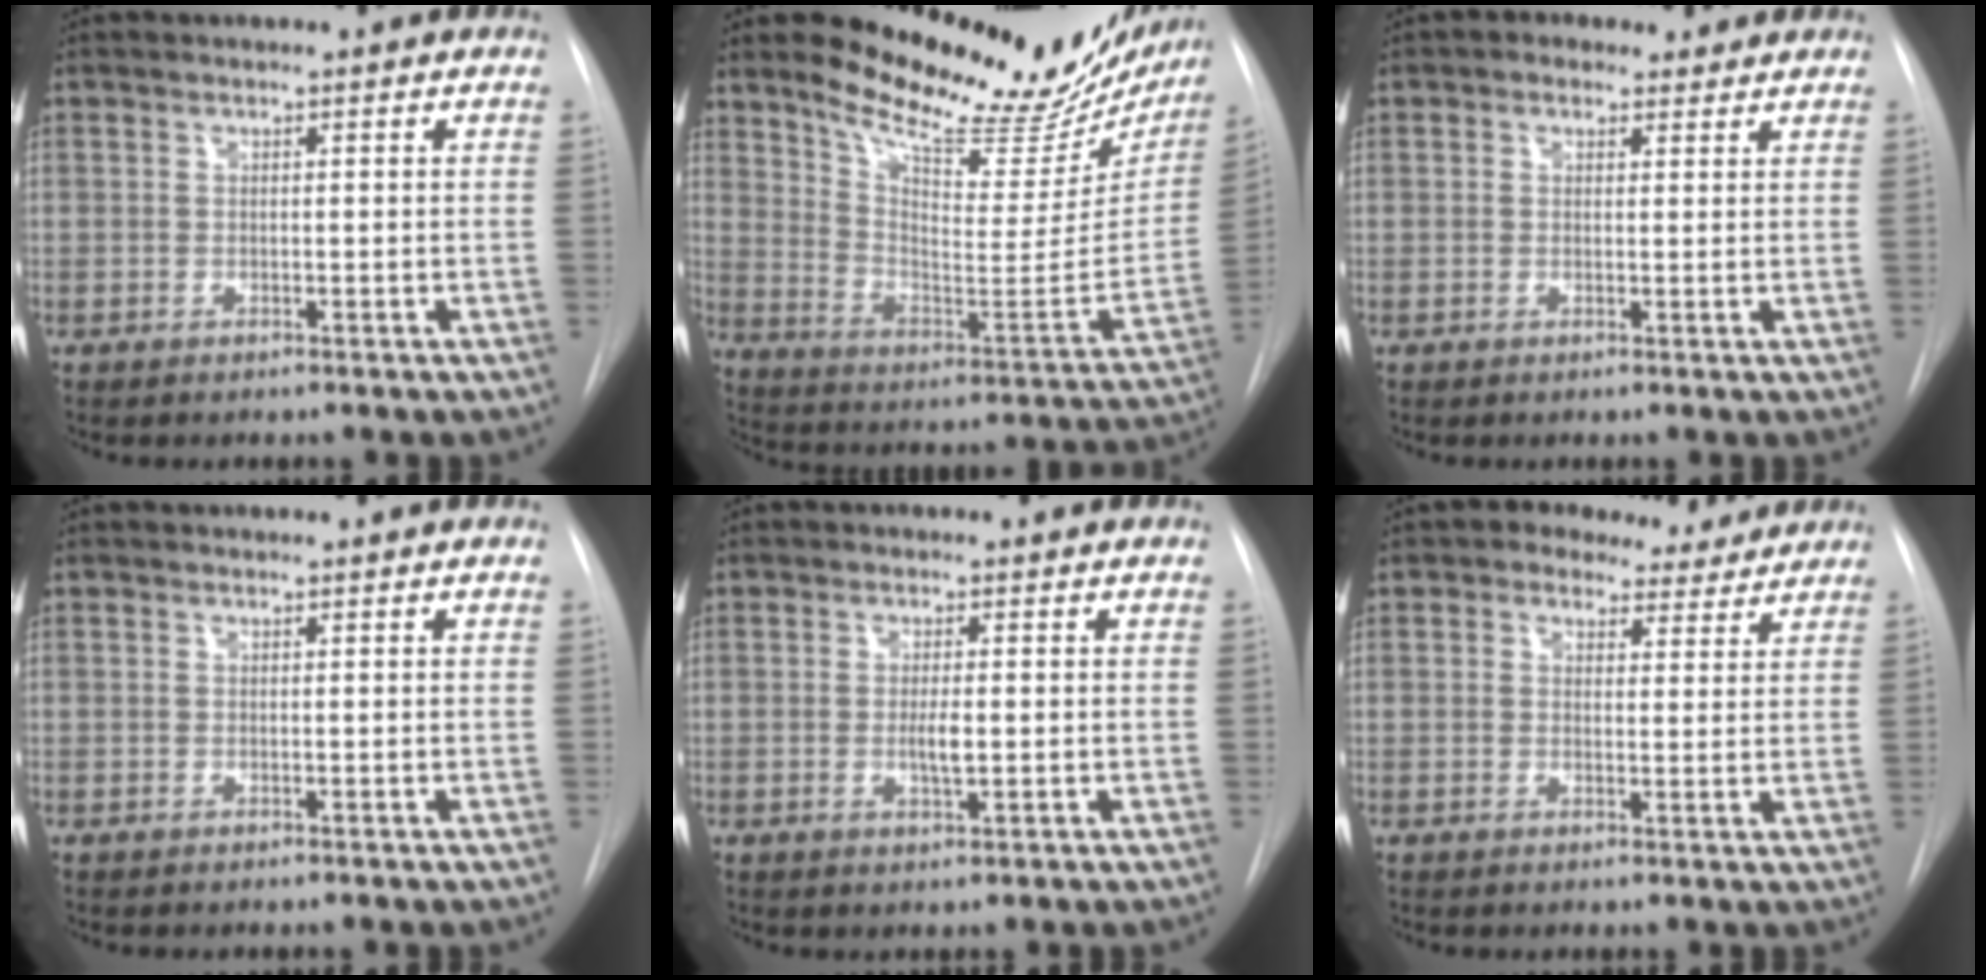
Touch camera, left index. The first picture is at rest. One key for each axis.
{"total": 24.8, "fx": 21.0, "fy": 7.5, "fz": 11.0, "tx": -0.162, "ty": -0.053, "tz": 0.283}
{"total": 3.5, "fx": 2.4, "fy": 2.3, "fz": 1.1, "tx": -0.016, "ty": 0.018, "tz": 0.033}
{"total": 0.0}
{"total": 2.6, "fx": -0.3, "fy": 0.6, "fz": 2.6, "tx": -0.049, "ty": -0.004, "tz": -0.004}
{"total": 6.2, "fx": 5.0, "fy": 3.4, "fz": 1.6, "tx": -0.014, "ty": 0.011, "tz": 0.059}